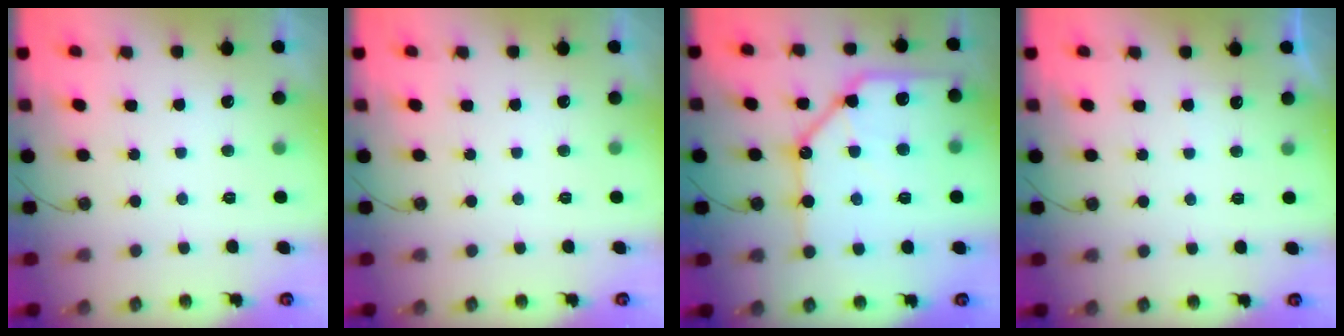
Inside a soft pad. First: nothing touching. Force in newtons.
{"total": 0.0}
{"total": 20.3, "press": 20.2, "slide": 2.2}
{"total": 2.8, "press": 2.8, "slide": 0.5}